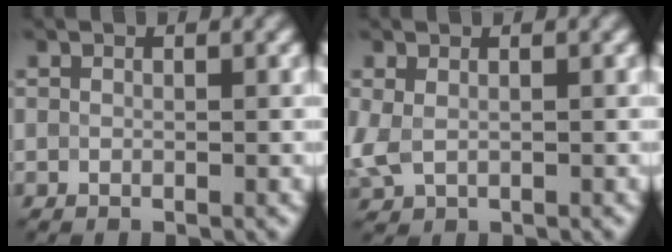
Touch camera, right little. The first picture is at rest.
{"total": 1.9, "force": [-0.1, 1.4, 1.3], "torque": [-0.041, -0.004, 0.001]}